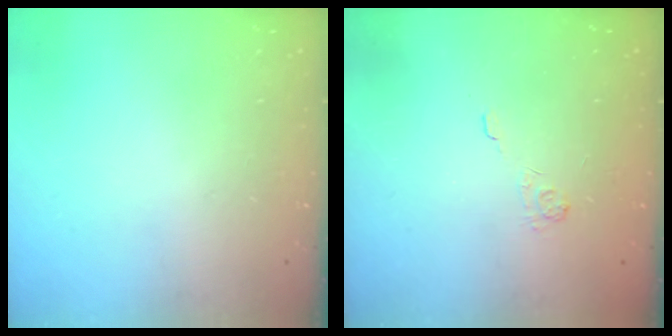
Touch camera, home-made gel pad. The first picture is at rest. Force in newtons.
{"total": 2.1, "press": 1.5, "slide": 1.4}